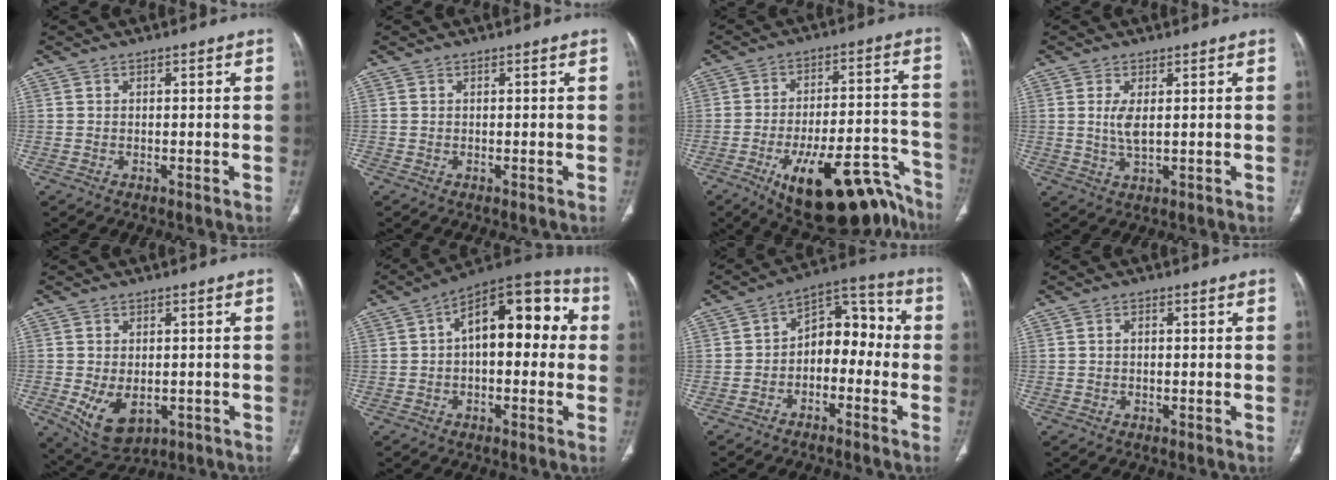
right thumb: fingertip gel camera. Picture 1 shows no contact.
{"total": 0.0}
{"total": 22.0, "force": [-15.1, 8.0, 13.8], "torque": [-0.123, 0.100, -0.223]}
{"total": 3.7, "force": [0.7, 1.3, 3.4], "torque": [-0.077, -0.011, 0.020]}
{"total": 8.4, "force": [-2.1, 5.4, 6.1], "torque": [-0.098, -0.005, -0.017]}
{"total": 16.6, "force": [2.2, 8.5, 14.1], "torque": [-0.169, 0.049, 0.023]}
{"total": 11.3, "force": [-1.4, 7.5, 8.4], "torque": [-0.083, 0.051, -0.041]}
{"total": 1.1, "force": [0.0, 0.7, 0.8], "torque": [-0.014, 0.005, 0.000]}